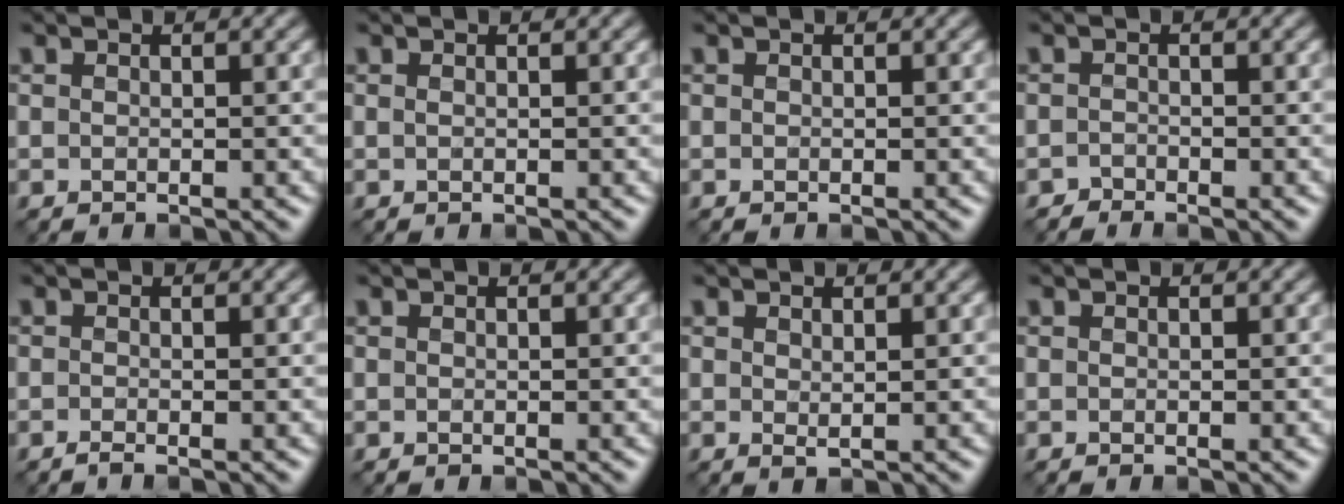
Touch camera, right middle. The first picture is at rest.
{"total": 0.0}
{"total": 0.0}
{"total": 0.8, "force": [-0.7, 0.1, -0.1], "torque": [0.005, 0.001, -0.016]}
{"total": 0.8, "force": [-0.6, 0.1, 0.5], "torque": [-0.008, -0.005, -0.013]}
{"total": 0.0}
{"total": 0.6, "force": [0.4, 0.1, 0.4], "torque": [-0.008, -0.002, 0.009]}
{"total": 0.0}